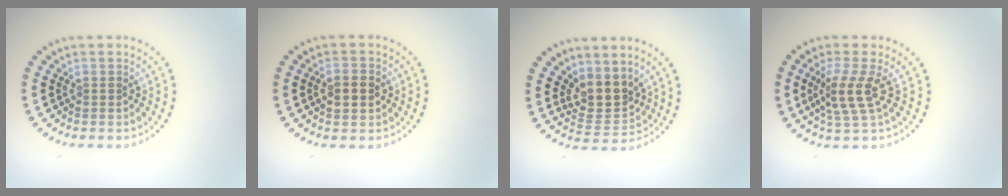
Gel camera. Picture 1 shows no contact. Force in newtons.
{"total": 2.5, "press": 2.4, "slide": 0.2}
{"total": 3.5, "press": 2.7, "slide": 2.2}
{"total": 3.2, "press": 2.7, "slide": 1.7}